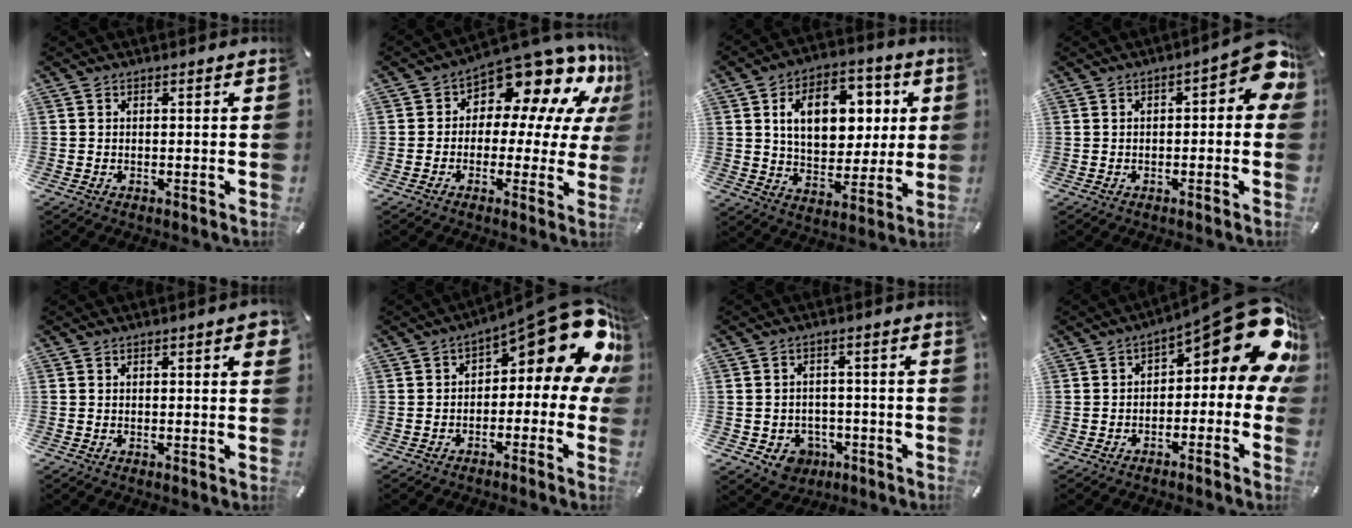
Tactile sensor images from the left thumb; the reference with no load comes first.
{"total": 12.9, "force": [8.4, 6.9, 6.9], "torque": [-0.104, -0.079, 0.145]}
{"total": 15.3, "force": [4.5, 10.7, 9.9], "torque": [-0.146, 0.002, 0.081]}
{"total": 7.6, "force": [0.7, 3.4, 6.7], "torque": [-0.080, -0.014, 0.009]}
{"total": 2.2, "force": [0.6, 0.6, 2.0], "torque": [-0.031, -0.001, 0.008]}
{"total": 15.1, "force": [7.1, 6.0, 11.9], "torque": [-0.154, -0.058, 0.115]}
{"total": 5.5, "force": [-2.0, 4.8, 1.6], "torque": [-0.029, 0.011, -0.034]}
{"total": 15.3, "force": [6.2, 6.5, 12.4], "torque": [-0.156, -0.051, 0.103]}